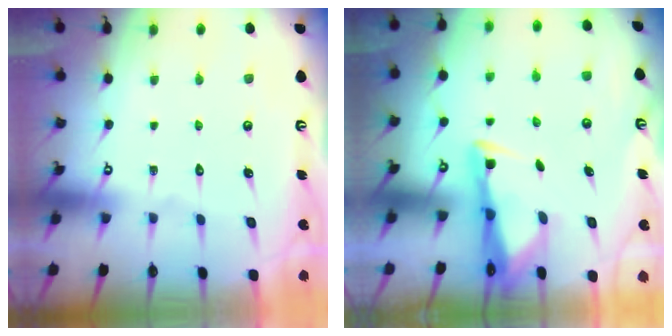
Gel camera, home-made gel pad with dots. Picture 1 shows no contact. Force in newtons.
{"total": 3.2, "press": 3.1, "slide": 0.9}